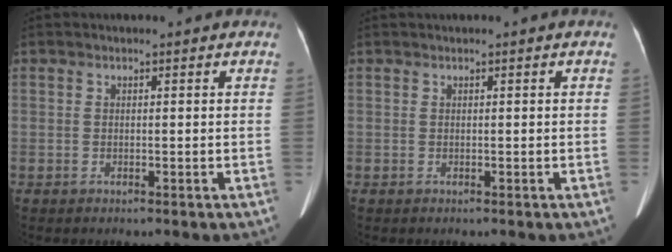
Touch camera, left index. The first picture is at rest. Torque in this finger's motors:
{"motor_torque": [0.25, -0.24, 0.04, 0.06]}